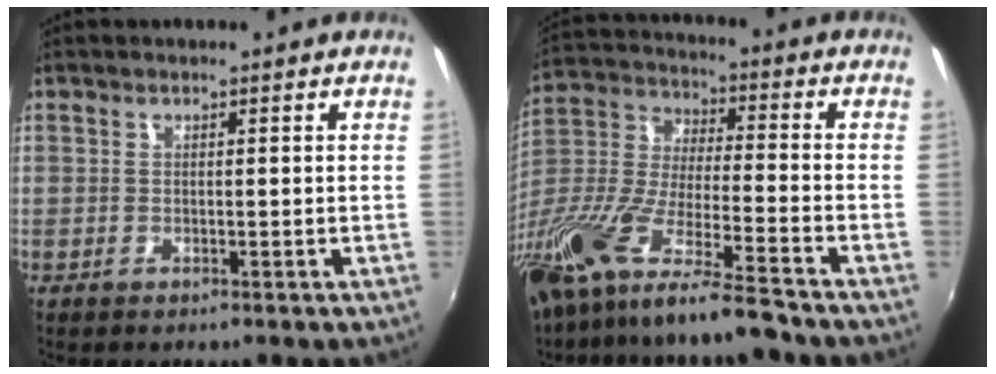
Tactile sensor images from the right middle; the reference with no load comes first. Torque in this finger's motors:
{"motor_torque": [1.04, -1.10, 0.51, 0.21]}